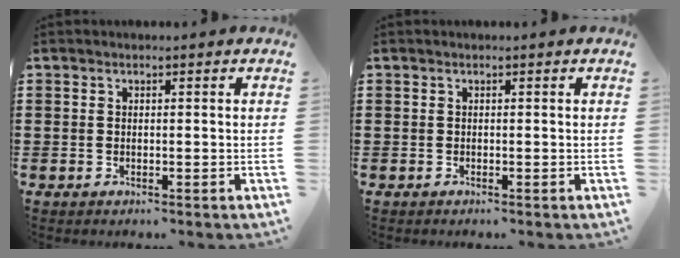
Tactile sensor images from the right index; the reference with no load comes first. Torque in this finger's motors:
{"motor_torque": [0.08, 0.02, 0.02, 0.02]}